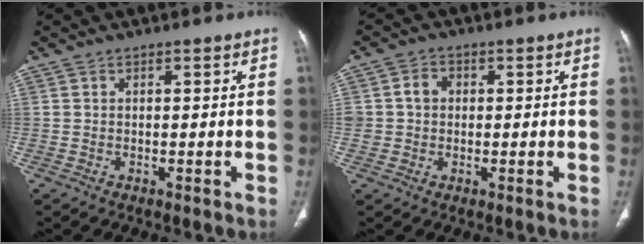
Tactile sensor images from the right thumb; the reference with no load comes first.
{"total": 3.9, "force": [0.3, 3.4, 1.8], "torque": [-0.019, 0.011, 0.004]}